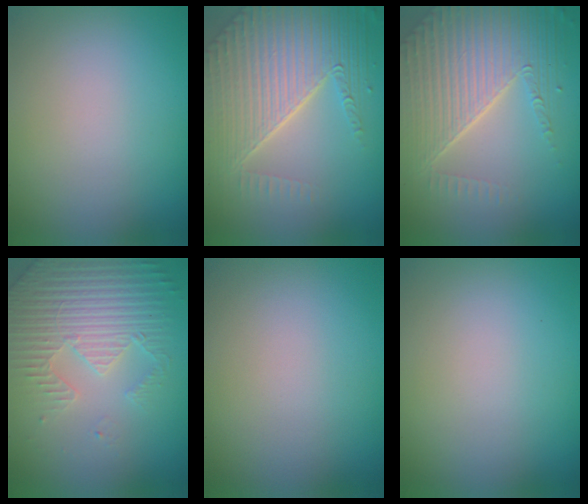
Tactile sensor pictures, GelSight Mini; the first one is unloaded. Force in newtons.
{"total": 8.4, "press": 5.6, "slide": 6.2}
{"total": 7.4, "press": 5.3, "slide": 5.2}
{"total": 4.8, "press": 3.9, "slide": 2.8}
{"total": 0.0}
{"total": 0.0}